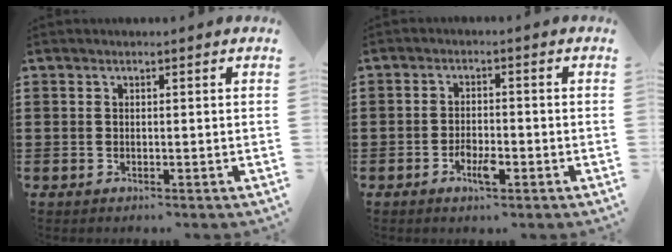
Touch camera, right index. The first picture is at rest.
{"total": 3.3, "force": [-1.7, 1.3, 2.5], "torque": [-0.051, 0.001, -0.032]}